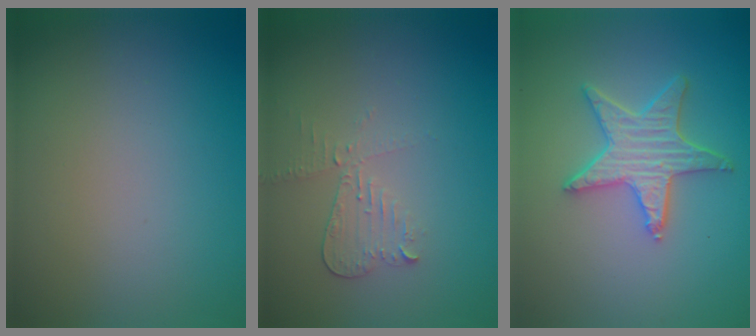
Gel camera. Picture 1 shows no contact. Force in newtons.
{"total": 2.1, "press": 2.1, "slide": 0.2}
{"total": 4.1, "press": 3.7, "slide": 1.9}